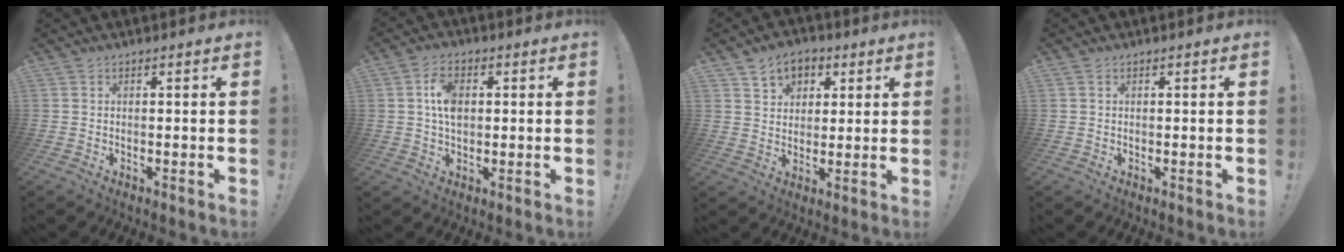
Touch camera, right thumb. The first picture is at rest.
{"total": 7.6, "force": [1.1, 5.0, 5.7], "torque": [-0.093, 0.006, 0.019]}
{"total": 7.6, "force": [4.0, 5.9, 2.8], "torque": [-0.041, -0.018, 0.077]}
{"total": 0.0}